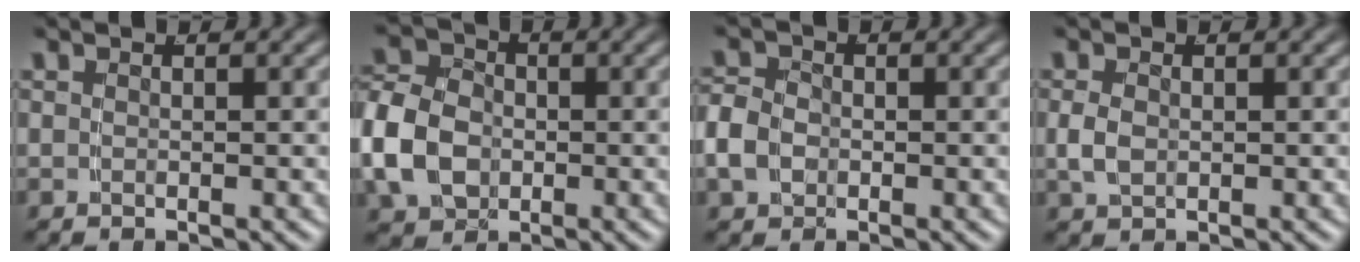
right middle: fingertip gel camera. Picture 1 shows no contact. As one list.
[{"total": 7.1, "force": [-0.9, 5.9, 3.9], "torque": [-0.096, -0.022, -0.009]}, {"total": 2.7, "force": [-0.7, 2.2, 1.5], "torque": [-0.045, -0.009, -0.008]}, {"total": 1.4, "force": [-0.1, 0.9, 1.1], "torque": [-0.031, -0.007, 0.008]}]